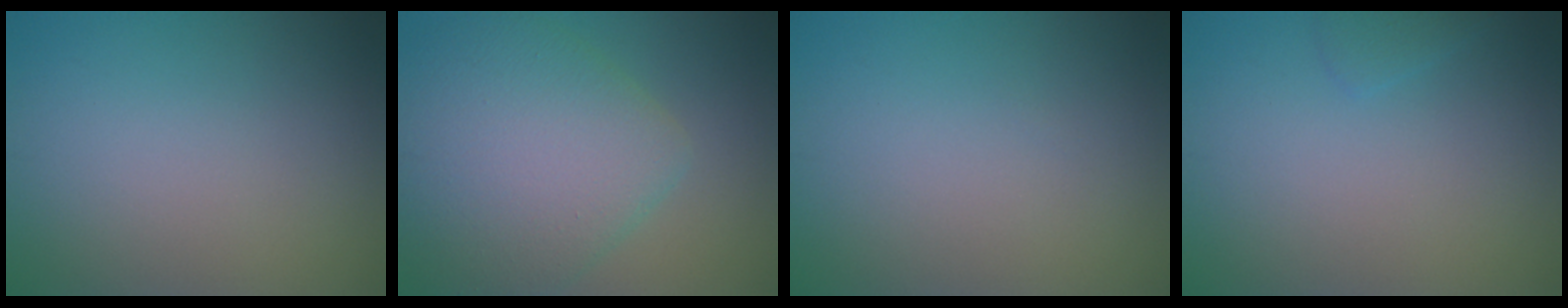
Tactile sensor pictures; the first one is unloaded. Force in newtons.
{"total": 8.3, "press": 8.3, "slide": 0.3}
{"total": 0.0}
{"total": 0.9, "press": 0.9, "slide": 0.1}